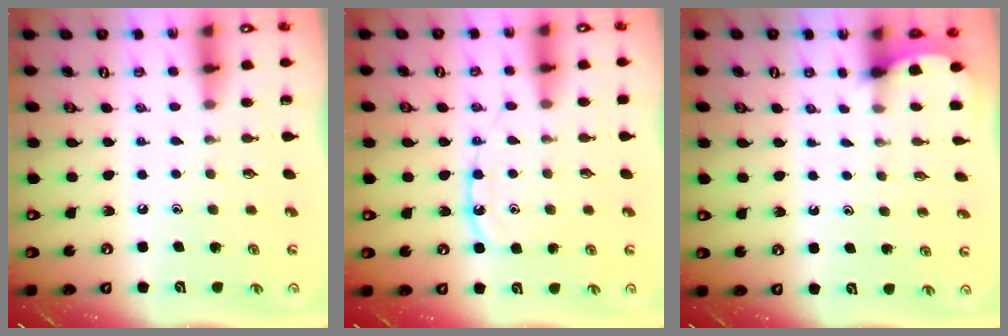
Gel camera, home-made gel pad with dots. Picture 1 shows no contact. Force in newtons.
{"total": 9.5, "press": 9.5, "slide": 1.1}
{"total": 1.0, "press": 0.9, "slide": 0.1}